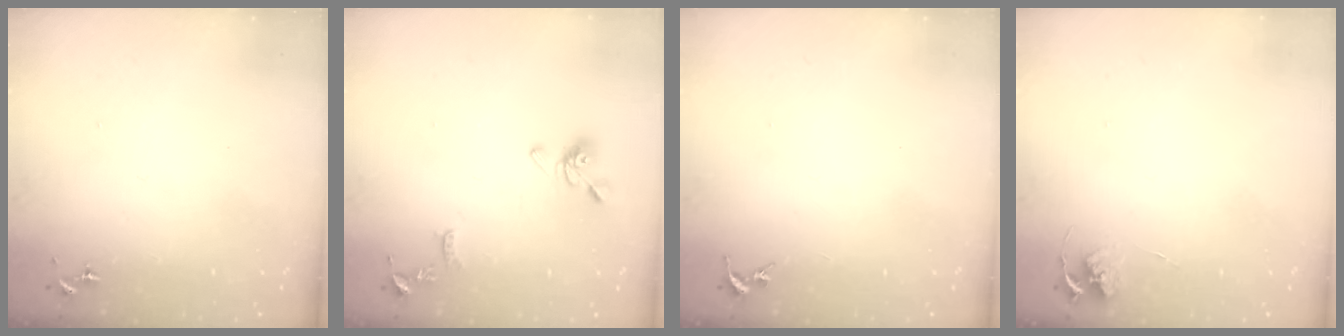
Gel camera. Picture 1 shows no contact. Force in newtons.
{"total": 10.1, "press": 10.1, "slide": 1.2}
{"total": 0.0}
{"total": 5.3, "press": 5.2, "slide": 0.6}